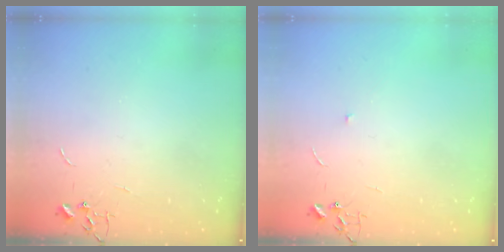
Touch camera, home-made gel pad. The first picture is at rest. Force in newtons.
{"total": 4.0, "press": 3.8, "slide": 1.2}